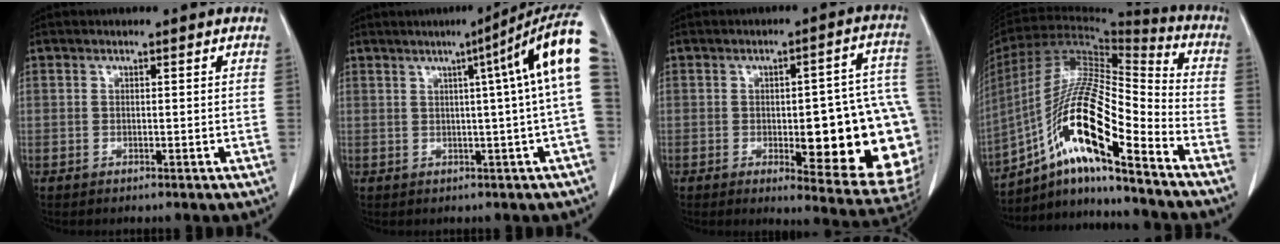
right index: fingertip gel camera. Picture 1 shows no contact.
{"total": 11.5, "force": [3.7, -2.0, 10.8], "torque": [-0.123, 0.026, 0.037]}
{"total": 20.8, "force": [-3.3, 4.8, 20.0], "torque": [-0.166, 0.018, -0.020]}
{"total": 18.0, "force": [-10.5, 2.0, 14.6], "torque": [-0.287, 0.005, -0.186]}